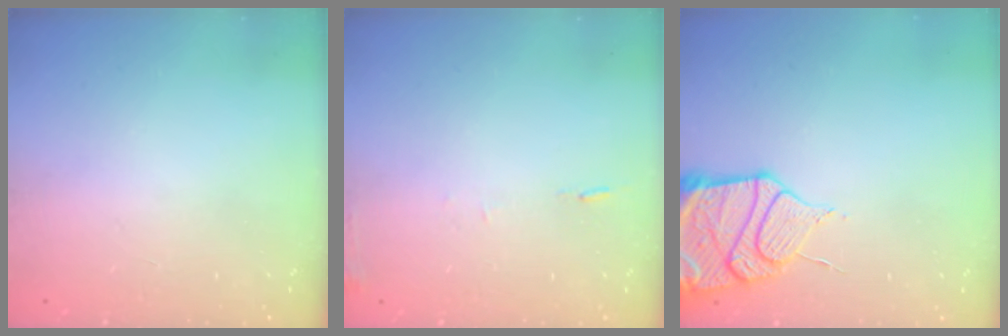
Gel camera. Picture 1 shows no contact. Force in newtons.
{"total": 5.3, "press": 5.3, "slide": 0.6}
{"total": 16.9, "press": 16.3, "slide": 4.2}